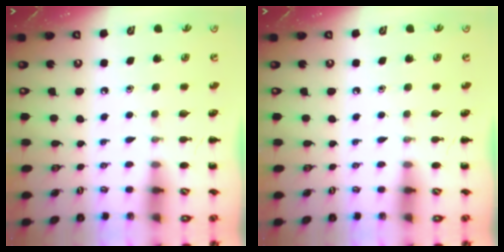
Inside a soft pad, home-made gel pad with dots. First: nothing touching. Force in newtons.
{"total": 0.0}